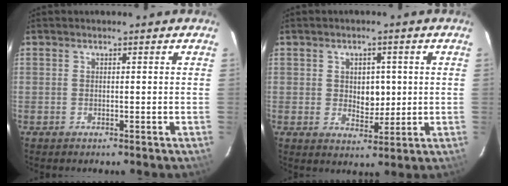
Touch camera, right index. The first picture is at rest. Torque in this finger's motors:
{"motor_torque": [0.06, 0.10, 0.06, 0.01]}